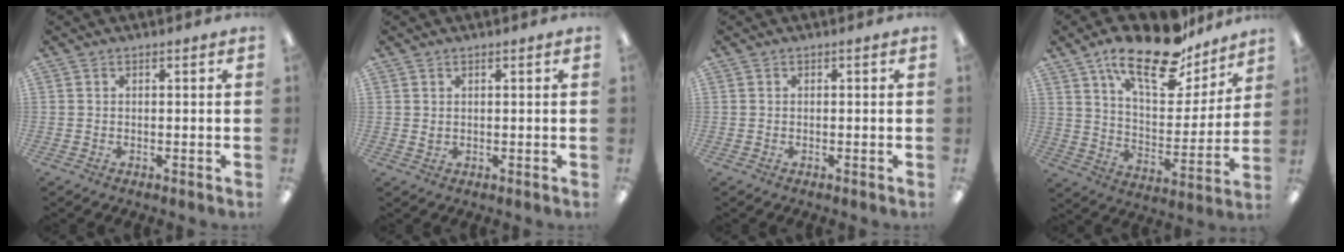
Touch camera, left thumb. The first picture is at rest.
{"total": 1.1, "force": [0.7, 0.5, 0.7], "torque": [-0.016, 0.001, 0.012]}
{"total": 0.0}
{"total": 21.9, "force": [15.7, 8.4, 12.6], "torque": [-0.203, -0.097, 0.268]}